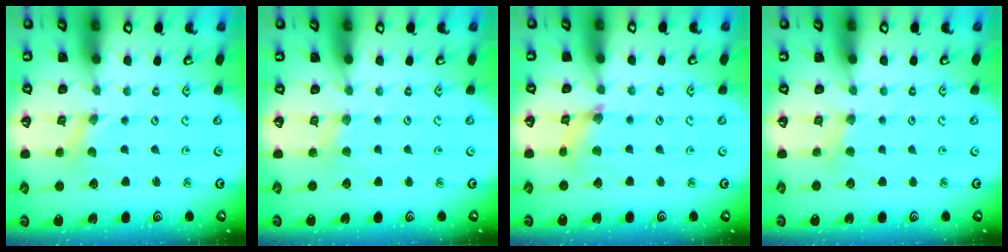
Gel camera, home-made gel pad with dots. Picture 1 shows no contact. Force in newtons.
{"total": 3.2, "press": 3.2, "slide": 0.5}
{"total": 2.5, "press": 2.4, "slide": 0.4}
{"total": 2.3, "press": 2.2, "slide": 0.4}